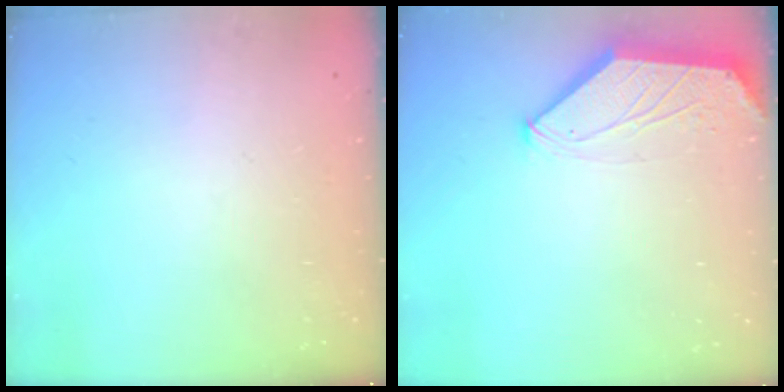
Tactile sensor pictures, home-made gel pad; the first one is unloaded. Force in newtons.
{"total": 1.6, "press": 1.5, "slide": 0.3}